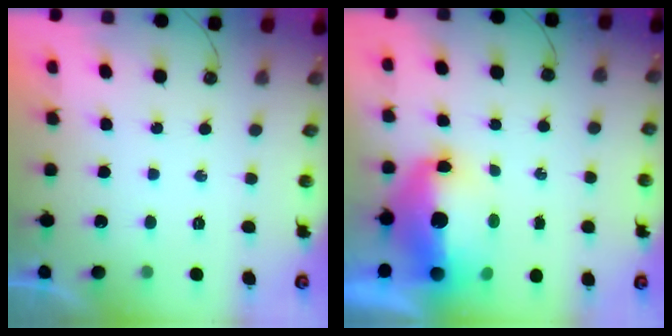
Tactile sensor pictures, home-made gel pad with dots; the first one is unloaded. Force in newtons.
{"total": 16.0, "press": 15.9, "slide": 1.8}